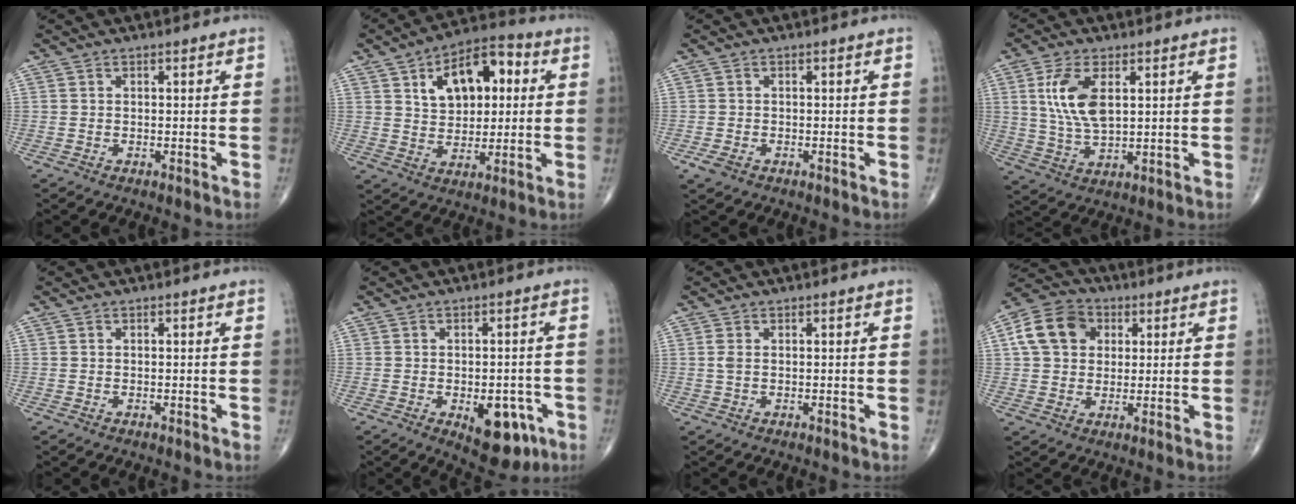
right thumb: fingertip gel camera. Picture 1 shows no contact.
{"total": 14.4, "force": [4.2, 8.6, 10.8], "torque": [-0.129, 0.009, 0.063]}
{"total": 2.1, "force": [-1.0, 1.4, 1.2], "torque": [-0.029, -0.002, -0.015]}
{"total": 9.7, "force": [2.7, 4.6, 8.1], "torque": [-0.163, -0.016, 0.055]}
{"total": 0.0}
{"total": 10.2, "force": [-3.8, 5.4, 7.8], "torque": [-0.075, 0.010, -0.039]}
{"total": 1.1, "force": [0.1, 0.5, 0.9], "torque": [-0.025, 0.002, 0.005]}
{"total": 11.2, "force": [2.9, 8.9, 6.3], "torque": [-0.098, 0.008, 0.041]}